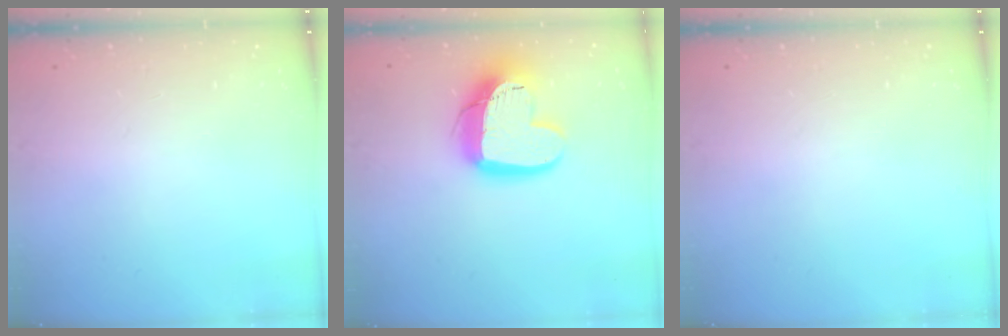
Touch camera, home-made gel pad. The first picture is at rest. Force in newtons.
{"total": 18.9, "press": 18.8, "slide": 1.5}
{"total": 0.0}